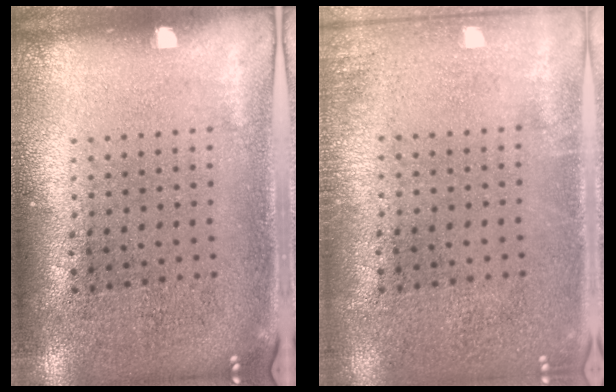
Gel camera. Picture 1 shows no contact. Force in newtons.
{"total": 0.8, "press": 0.8, "slide": 0.1}